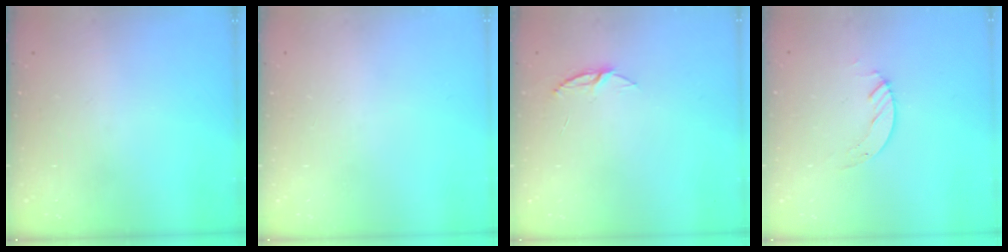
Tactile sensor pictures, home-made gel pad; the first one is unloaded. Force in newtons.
{"total": 0.0}
{"total": 4.6, "press": 4.5, "slide": 0.4}
{"total": 2.7, "press": 2.7, "slide": 0.2}